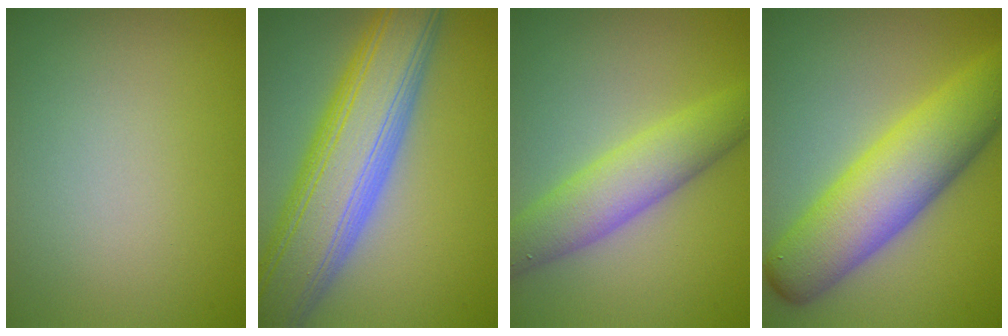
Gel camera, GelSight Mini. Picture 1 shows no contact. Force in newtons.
{"total": 10.8, "press": 10.7, "slide": 0.8}
{"total": 5.1, "press": 5.1, "slide": 0.0}
{"total": 7.7, "press": 7.7, "slide": 0.3}